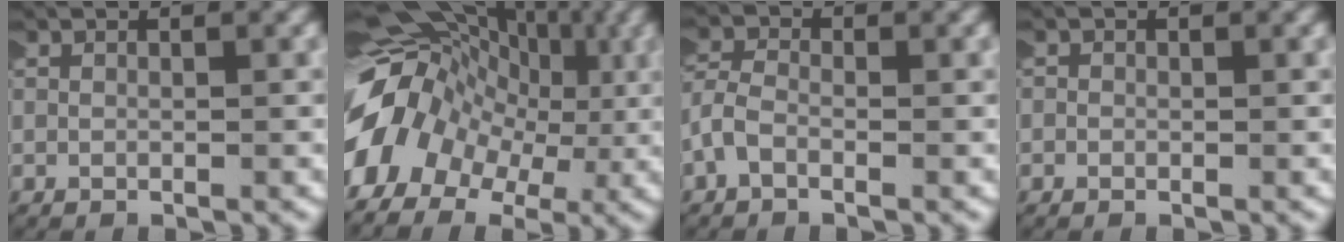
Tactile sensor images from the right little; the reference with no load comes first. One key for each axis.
{"total": 14.4, "fx": 0.6, "fy": 11.6, "fz": 8.5, "tx": -0.176, "ty": -0.004, "tz": 0.003}
{"total": 2.3, "fx": -0.3, "fy": 1.8, "fz": 1.4, "tx": -0.042, "ty": -0.005, "tz": -0.009}
{"total": 0.7, "fx": -0.1, "fy": 0.7, "fz": -0.1, "tx": 0.002, "ty": 0.002, "tz": -0.006}